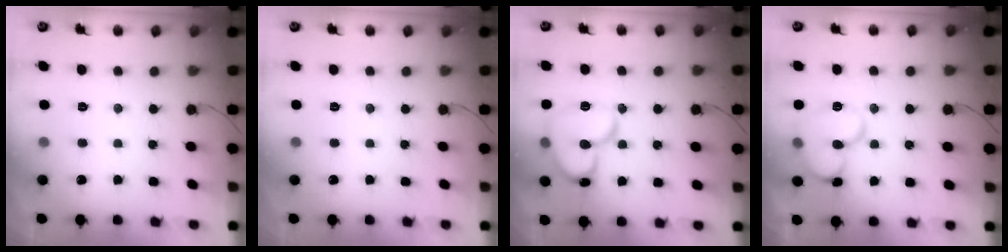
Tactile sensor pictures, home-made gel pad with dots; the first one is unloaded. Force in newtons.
{"total": 0.0}
{"total": 15.8, "press": 15.7, "slide": 1.4}
{"total": 11.9, "press": 11.8, "slide": 1.4}